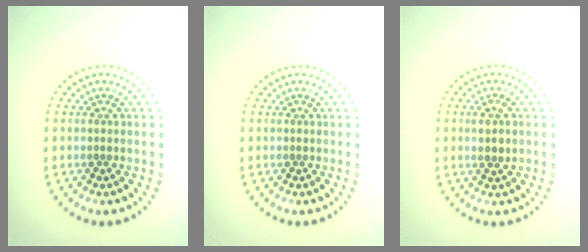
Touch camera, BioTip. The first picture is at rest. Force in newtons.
{"total": 0.0}
{"total": 1.3, "press": 1.2, "slide": 0.5}